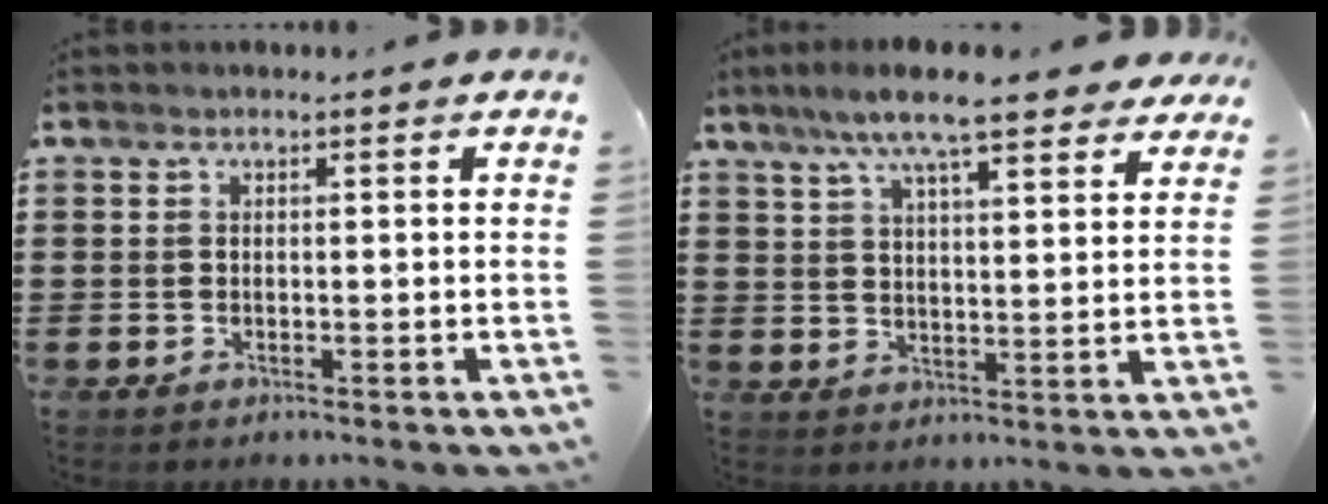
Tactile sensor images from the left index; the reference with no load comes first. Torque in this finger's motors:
{"motor_torque": [0.94, -1.20, 1.06, 0.21]}